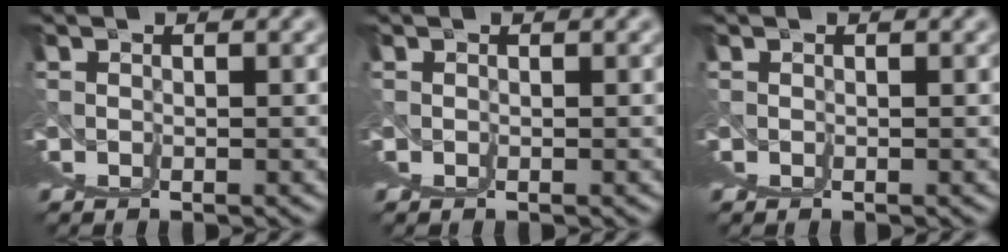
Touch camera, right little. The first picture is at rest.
{"total": 0.0}
{"total": 0.0}